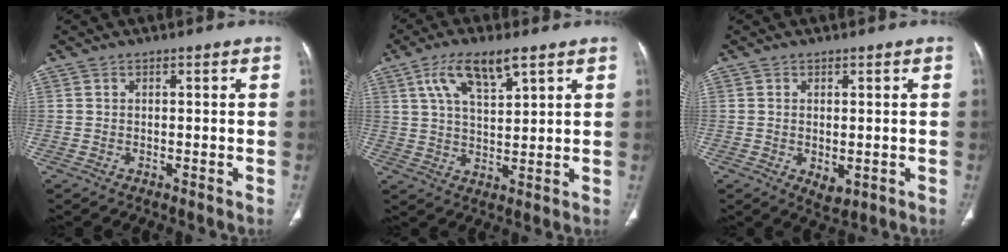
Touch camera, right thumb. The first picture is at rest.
{"total": 9.5, "force": [5.1, 3.3, 7.3], "torque": [-0.130, -0.016, 0.098]}
{"total": 3.2, "force": [-0.6, 1.9, 2.5], "torque": [-0.035, -0.007, 0.001]}